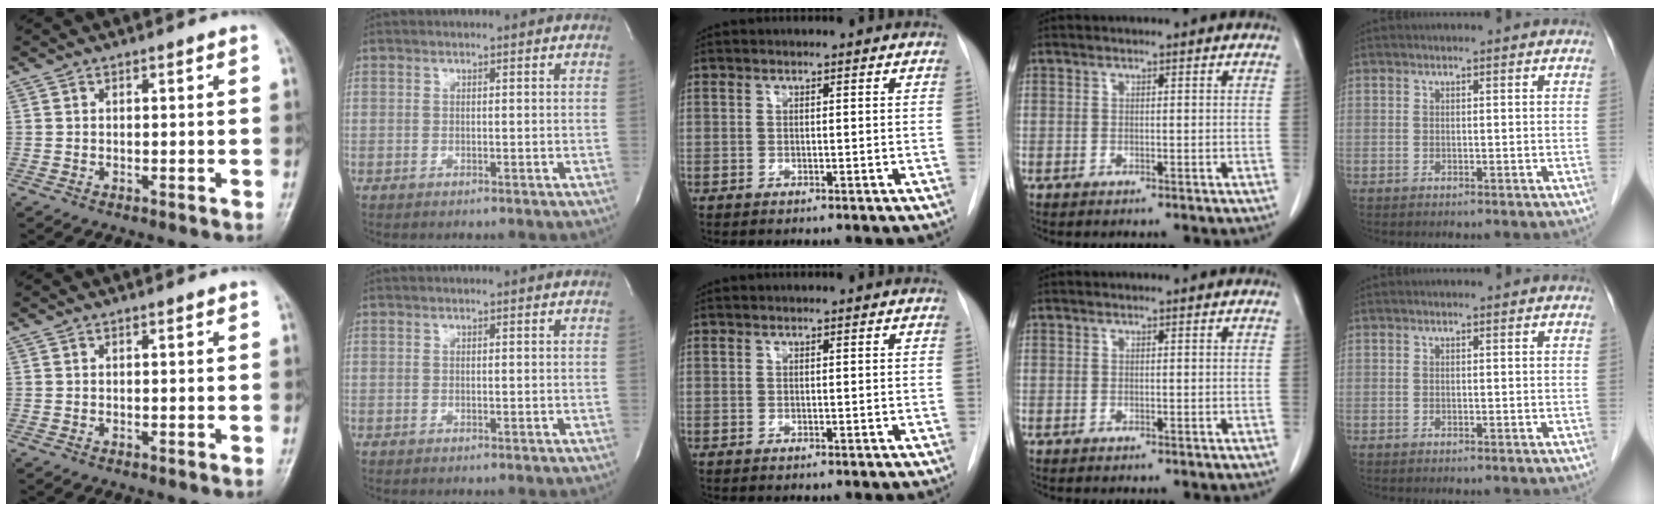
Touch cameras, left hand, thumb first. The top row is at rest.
{}